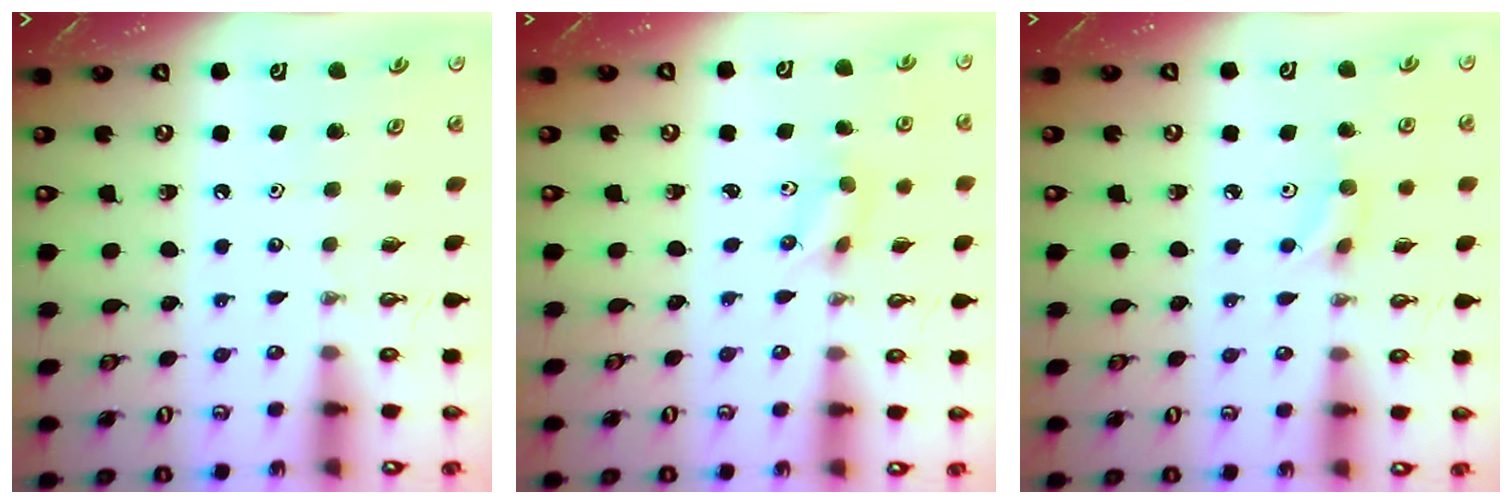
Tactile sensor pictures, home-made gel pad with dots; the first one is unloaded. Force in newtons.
{"total": 2.1, "press": 1.9, "slide": 0.9}
{"total": 5.0, "press": 4.9, "slide": 1.0}